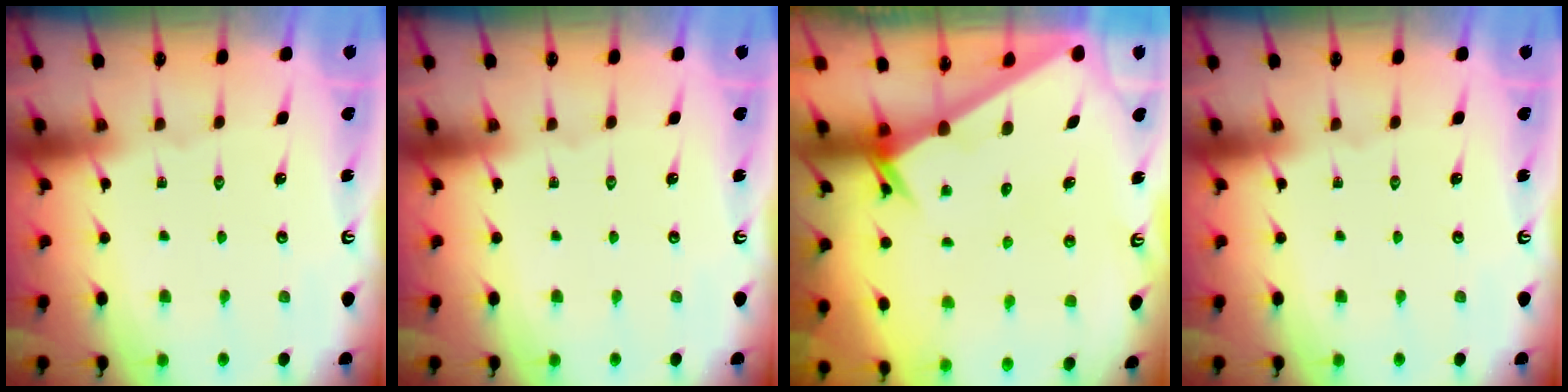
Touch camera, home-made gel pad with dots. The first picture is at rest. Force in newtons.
{"total": 0.0}
{"total": 2.3, "press": 2.3, "slide": 0.1}
{"total": 0.0}